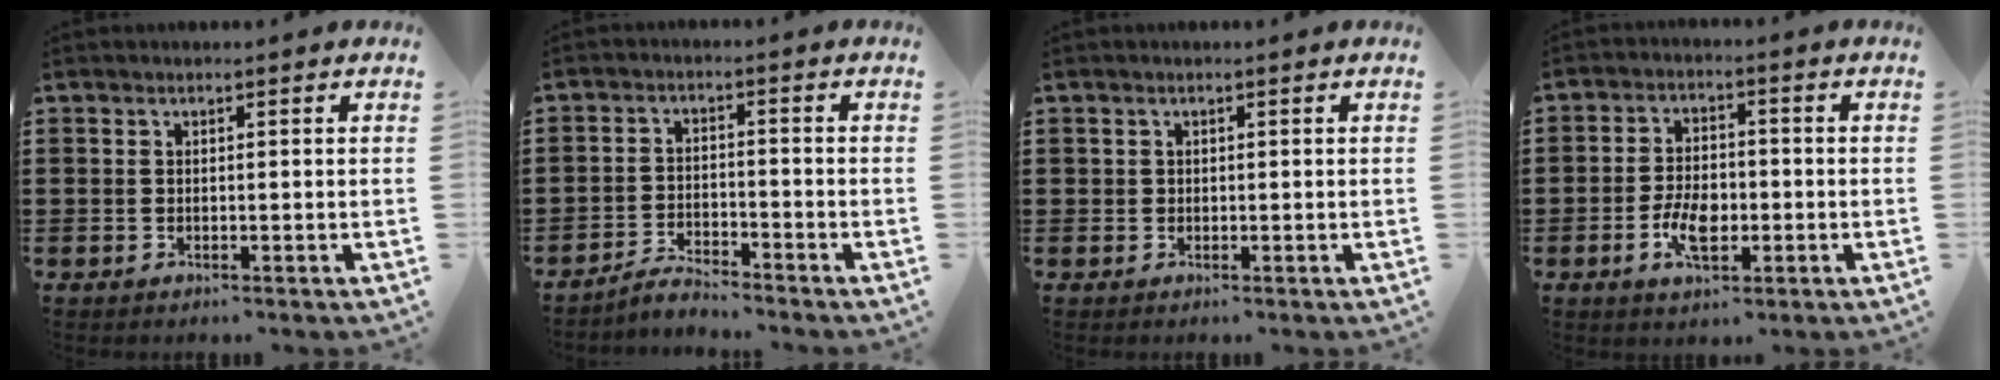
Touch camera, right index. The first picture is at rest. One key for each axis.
{"total": 3.0, "fx": -3.0, "fy": 0.2, "fz": 0.2, "tx": -0.009, "ty": 0.006, "tz": -0.063}
{"total": 0.6, "fx": 0.3, "fy": 0.6, "fz": 0.0, "tx": -0.002, "ty": 0.004, "tz": 0.005}
{"total": 6.2, "fx": -1.7, "fy": 3.4, "fz": 4.9, "tx": -0.105, "ty": 0.003, "tz": -0.033}